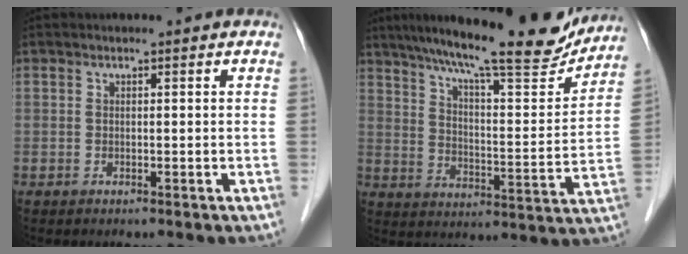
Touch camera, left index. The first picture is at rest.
{"total": 20.4, "force": [17.7, 2.2, 9.8], "torque": [-0.160, -0.016, 0.250]}